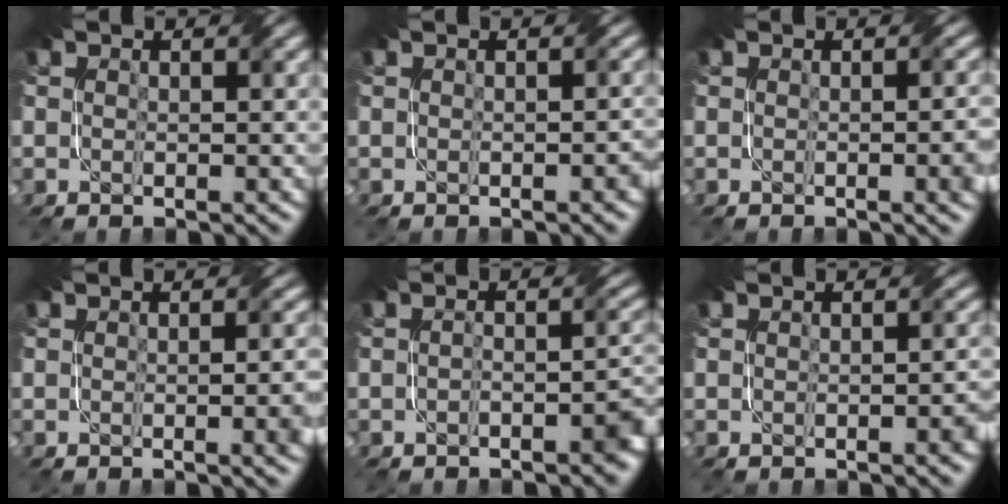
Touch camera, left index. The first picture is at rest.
{"total": 0.8, "force": [-0.5, 0.2, 0.6], "torque": [-0.009, 0.001, -0.005]}
{"total": 2.9, "force": [-0.4, 0.9, 2.7], "torque": [-0.021, 0.004, -0.005]}
{"total": 3.5, "force": [-0.4, 1.1, 3.3], "torque": [-0.025, 0.005, -0.003]}
{"total": 2.8, "force": [-1.6, 0.9, 2.2], "torque": [-0.030, 0.003, -0.025]}
{"total": 1.5, "force": [-0.5, 0.4, 1.4], "torque": [-0.013, 0.001, -0.008]}